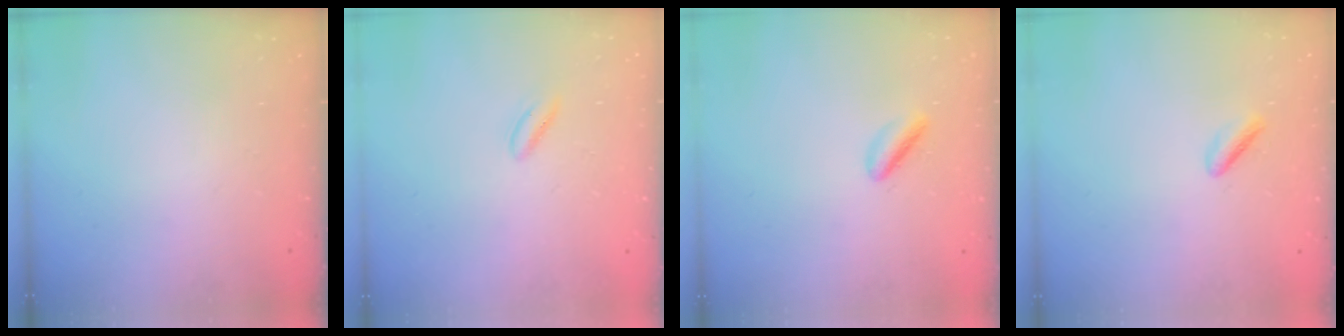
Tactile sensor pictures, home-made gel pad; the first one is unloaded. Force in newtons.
{"total": 2.6, "press": 2.5, "slide": 0.8}
{"total": 3.6, "press": 3.3, "slide": 1.4}
{"total": 1.7, "press": 1.4, "slide": 1.0}